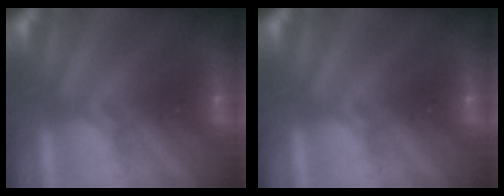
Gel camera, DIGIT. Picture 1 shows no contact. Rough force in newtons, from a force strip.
{"total": 0.0}